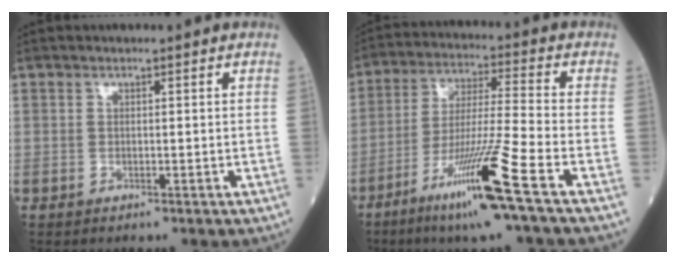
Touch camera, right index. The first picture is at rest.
{"total": 14.2, "force": [-7.5, -1.6, 12.0], "torque": [-0.231, -0.033, -0.139]}